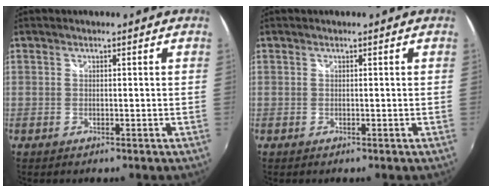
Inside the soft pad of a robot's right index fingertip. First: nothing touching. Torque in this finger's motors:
{"motor_torque": [0.00, 0.00, 0.00, 0.00]}